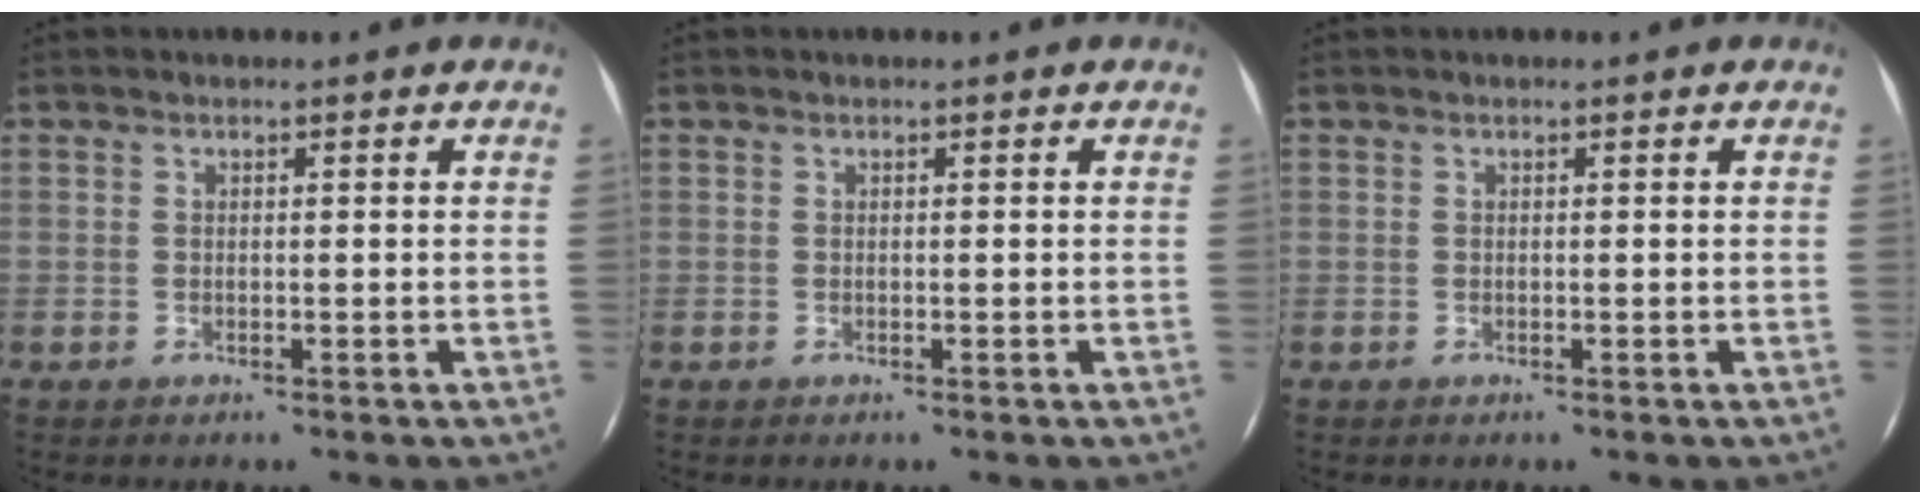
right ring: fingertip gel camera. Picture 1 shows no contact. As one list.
[{"total": 0.0}, {"total": 0.0}]